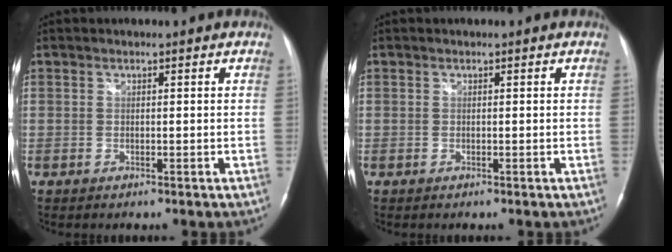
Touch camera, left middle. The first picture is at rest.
{"total": 0.0}